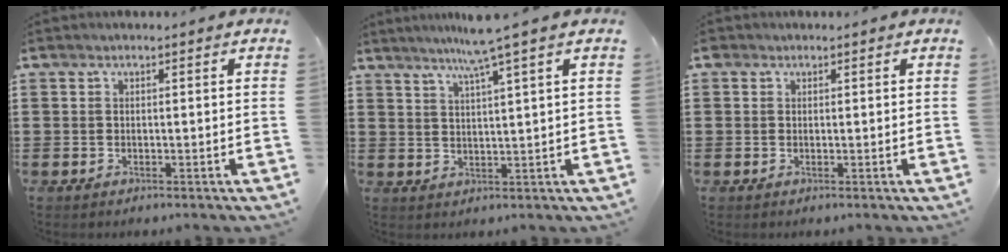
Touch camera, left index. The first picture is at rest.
{"total": 5.8, "force": [3.9, -1.2, 4.1], "torque": [-0.087, -0.007, 0.065]}
{"total": 0.6, "force": [0.2, 0.5, 0.2], "torque": [-0.006, 0.005, 0.003]}